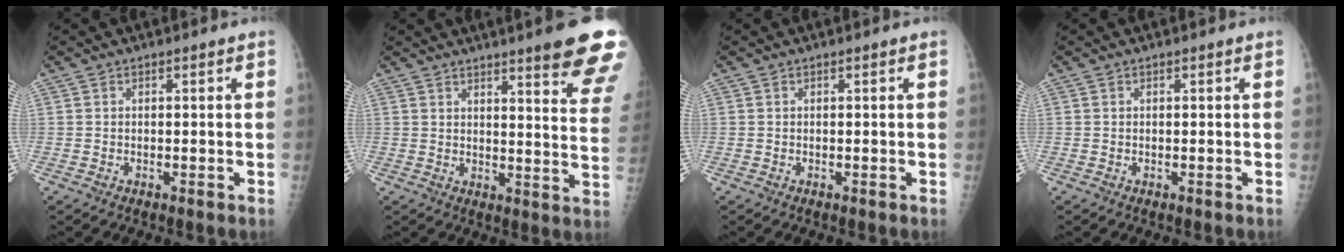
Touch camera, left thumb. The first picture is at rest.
{"total": 16.4, "force": [11.7, 1.8, 11.3], "torque": [-0.115, -0.064, 0.135]}
{"total": 0.0}
{"total": 0.0}